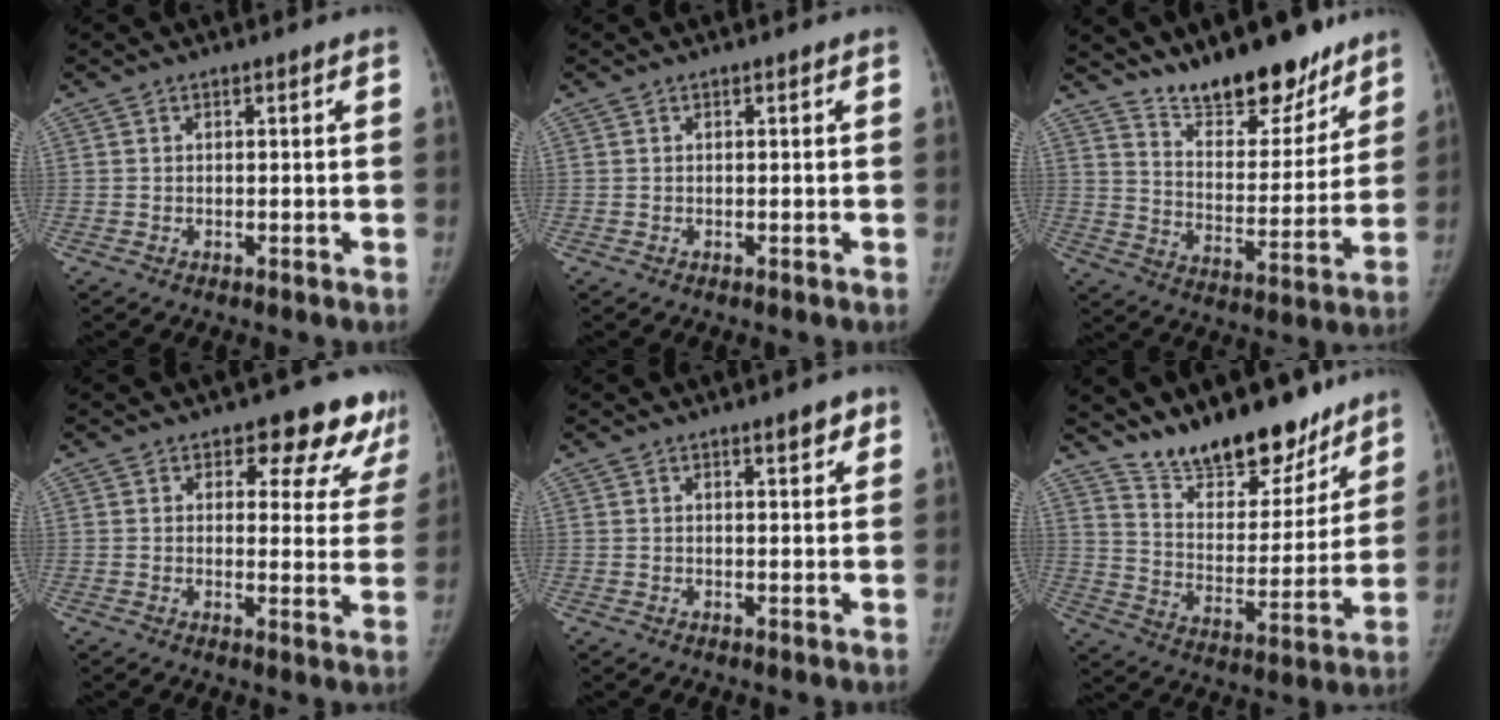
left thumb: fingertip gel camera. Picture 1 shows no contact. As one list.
[{"total": 0.0}, {"total": 16.7, "force": [13.6, 6.1, 7.6], "torque": [-0.060, -0.098, 0.222]}, {"total": 11.7, "force": [9.3, 5.6, 4.3], "torque": [0.013, -0.053, 0.087]}, {"total": 3.1, "force": [2.0, 1.0, 2.2], "torque": [-0.019, -0.009, 0.025]}, {"total": 19.3, "force": [15.8, 7.7, 8.0], "torque": [-0.071, -0.103, 0.259]}]